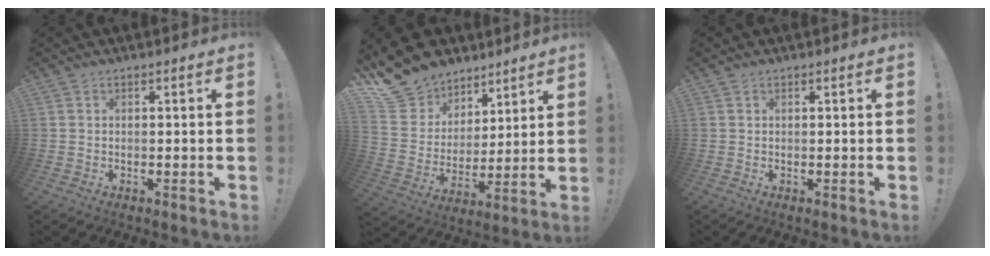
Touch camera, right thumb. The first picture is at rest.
{"total": 15.0, "force": [11.1, 9.7, 2.6], "torque": [-0.058, -0.086, 0.226]}
{"total": 0.0}